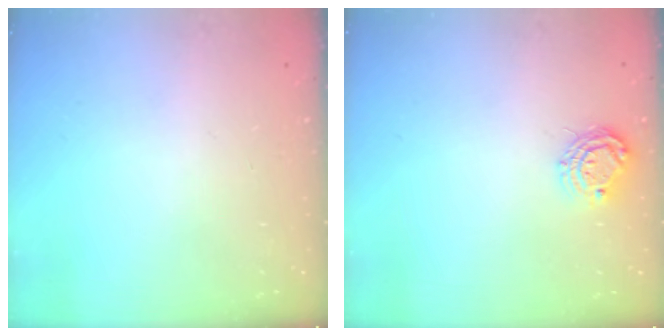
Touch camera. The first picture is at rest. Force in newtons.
{"total": 7.7, "press": 7.7, "slide": 0.4}